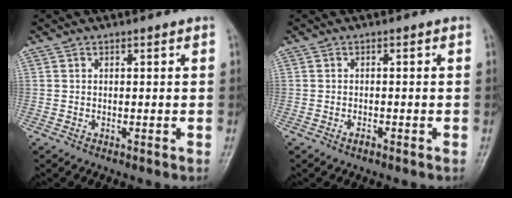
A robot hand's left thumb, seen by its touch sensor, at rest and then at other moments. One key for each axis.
{"total": 1.1, "fx": -0.7, "fy": 0.5, "fz": 0.7, "tx": -0.013, "ty": 0.006, "tz": -0.013}